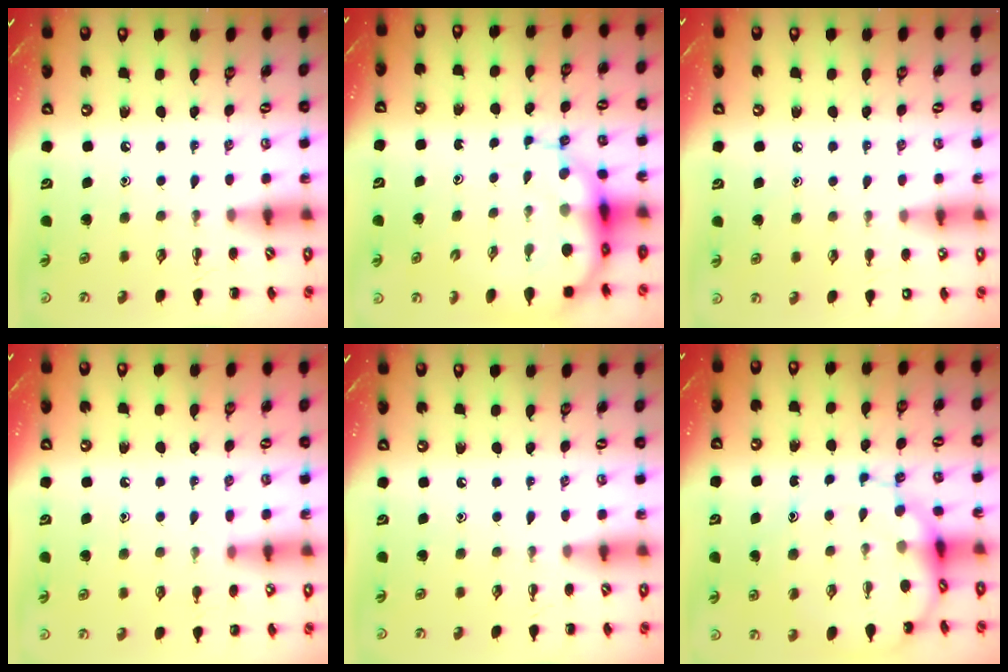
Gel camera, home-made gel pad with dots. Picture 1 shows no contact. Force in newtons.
{"total": 9.3, "press": 8.9, "slide": 2.8}
{"total": 5.4, "press": 5.2, "slide": 1.5}
{"total": 5.7, "press": 5.5, "slide": 1.5}
{"total": 0.0}
{"total": 11.1, "press": 10.9, "slide": 2.1}